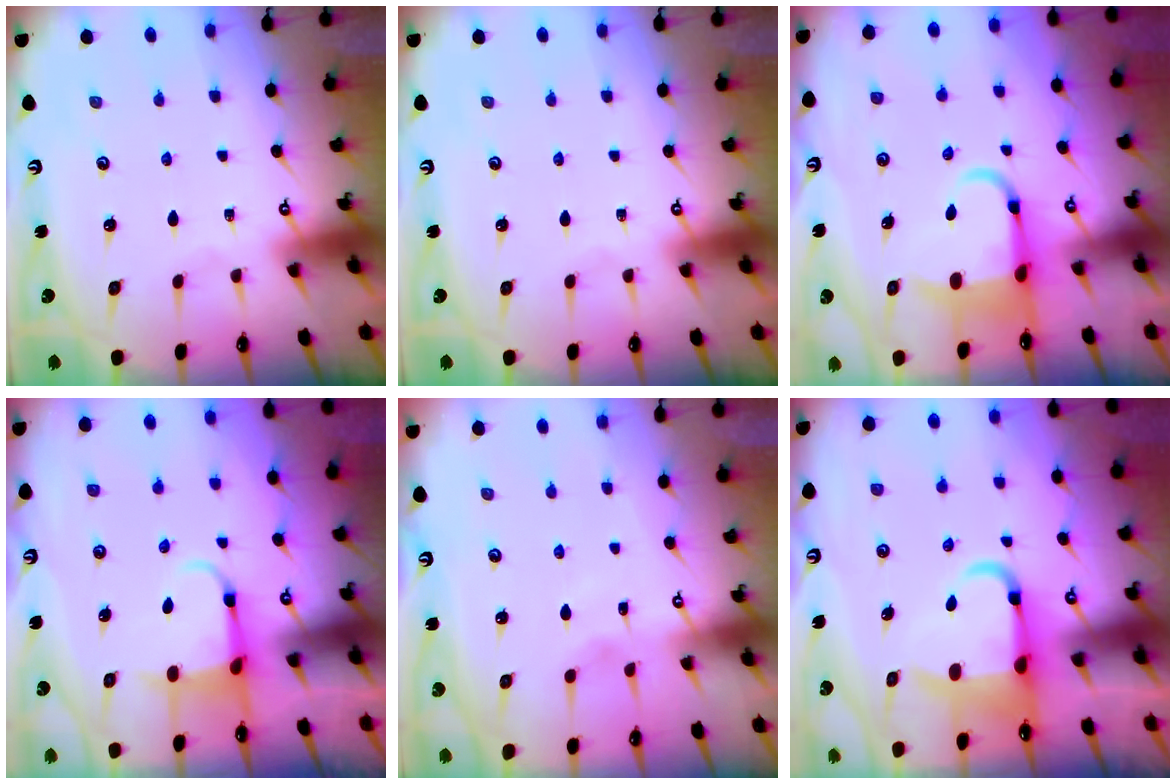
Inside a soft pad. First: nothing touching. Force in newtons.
{"total": 0.0}
{"total": 5.6, "press": 5.4, "slide": 1.6}
{"total": 3.8, "press": 3.7, "slide": 1.2}
{"total": 2.3, "press": 2.3, "slide": 0.3}
{"total": 6.1, "press": 5.9, "slide": 1.7}